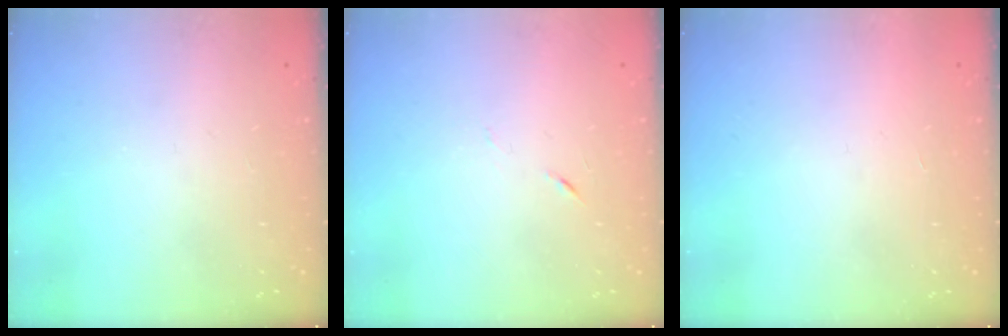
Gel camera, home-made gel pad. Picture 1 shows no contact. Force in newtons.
{"total": 3.7, "press": 3.6, "slide": 0.9}
{"total": 1.7, "press": 1.7, "slide": 0.1}